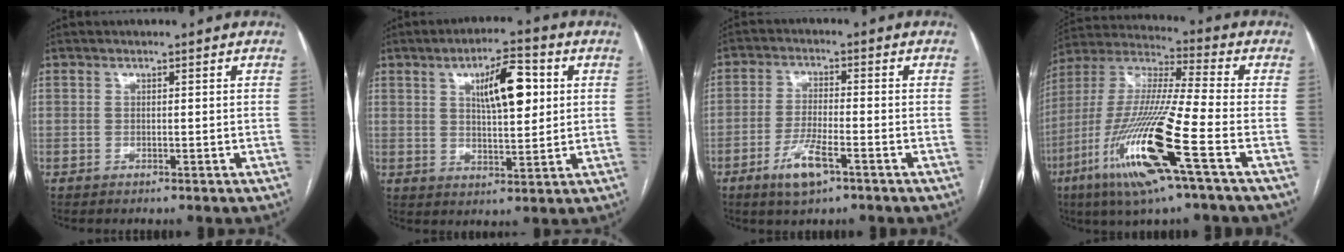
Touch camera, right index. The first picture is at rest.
{"total": 9.4, "force": [2.9, 2.8, 8.5], "torque": [-0.136, 0.013, 0.049]}
{"total": 6.3, "force": [-3.5, 1.3, 5.1], "torque": [-0.101, -0.007, -0.060]}
{"total": 19.6, "force": [-8.2, 0.7, 17.8], "torque": [-0.393, -0.034, -0.162]}